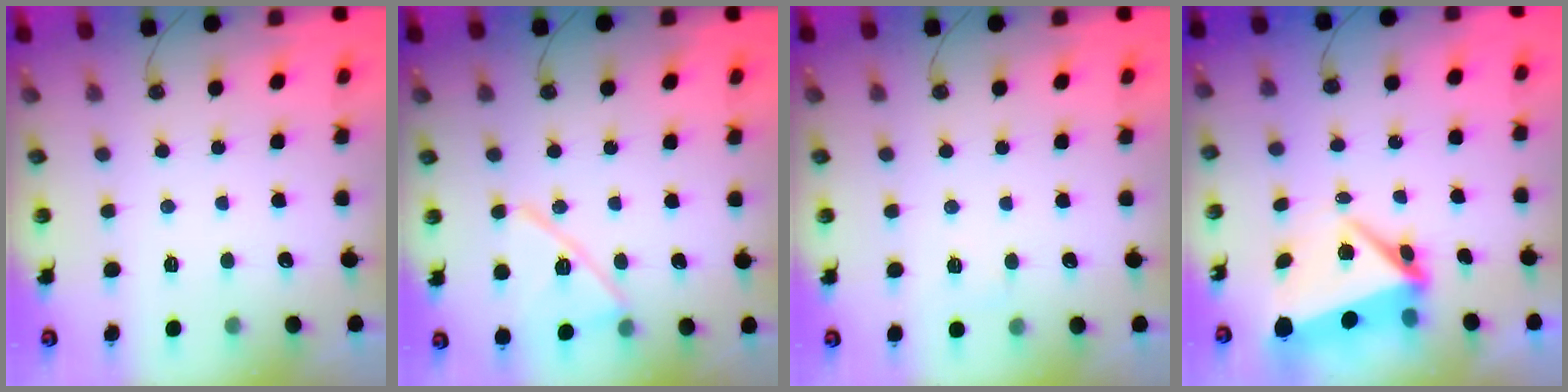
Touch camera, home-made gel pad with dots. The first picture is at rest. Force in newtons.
{"total": 13.6, "press": 13.6, "slide": 0.5}
{"total": 3.4, "press": 2.6, "slide": 2.2}
{"total": 6.3, "press": 5.9, "slide": 2.2}